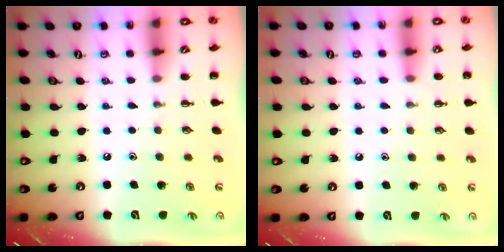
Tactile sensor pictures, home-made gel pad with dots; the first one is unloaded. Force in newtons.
{"total": 5.6, "press": 5.3, "slide": 2.0}